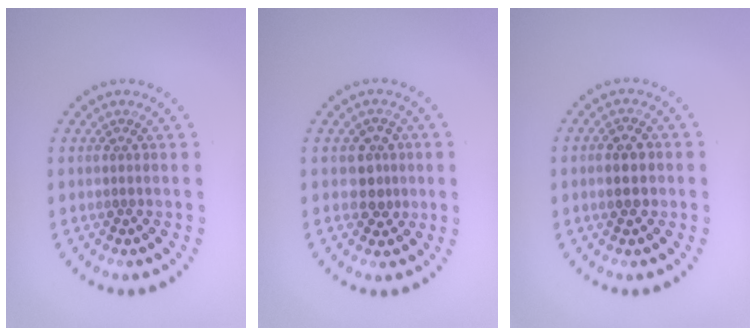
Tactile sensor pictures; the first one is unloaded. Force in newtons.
{"total": 2.4, "press": 2.2, "slide": 1.0}
{"total": 2.5, "press": 2.5, "slide": 0.1}